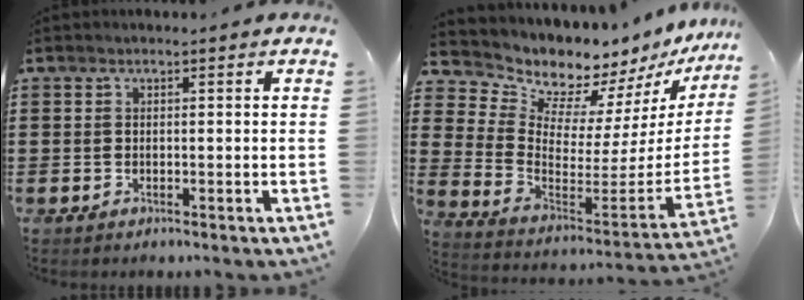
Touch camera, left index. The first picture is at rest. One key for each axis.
{"total": 7.4, "fx": 7.2, "fy": 1.9, "fz": -0.3, "tx": -0.048, "ty": -0.076, "tz": 0.125}